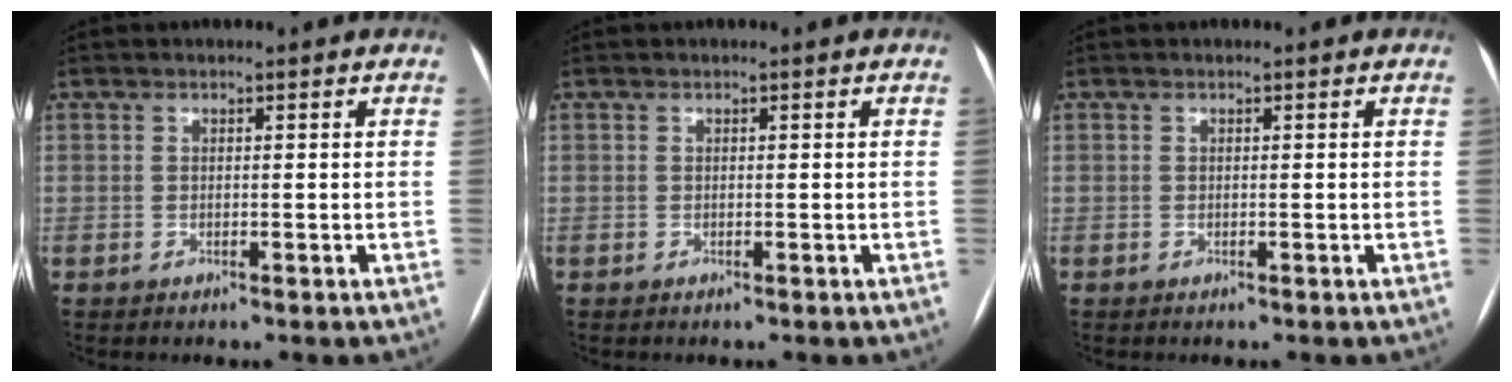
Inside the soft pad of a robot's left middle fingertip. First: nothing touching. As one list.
[{"total": 0.0}, {"total": 0.0}]